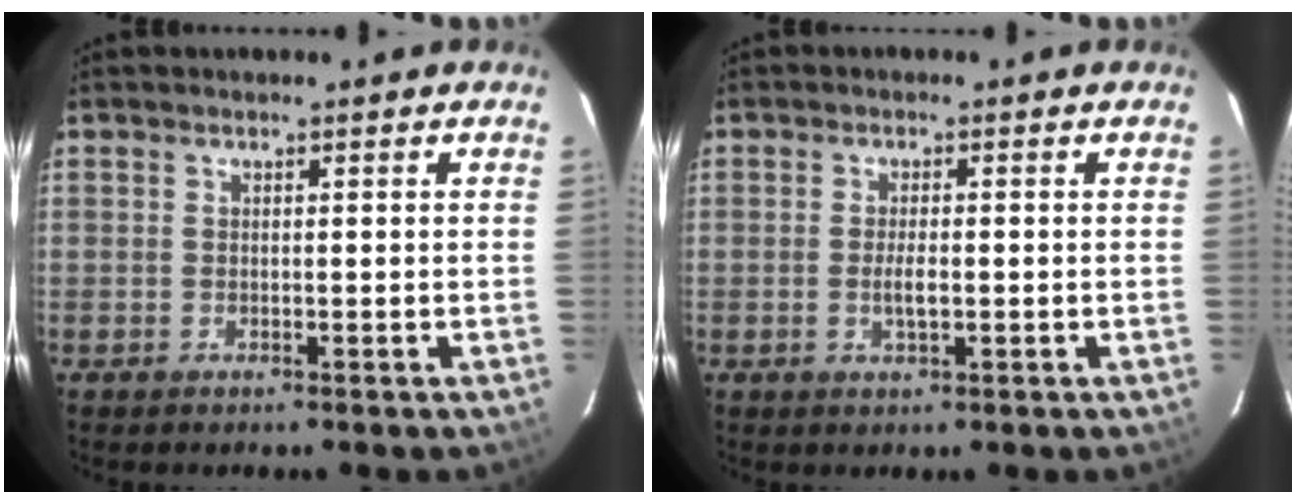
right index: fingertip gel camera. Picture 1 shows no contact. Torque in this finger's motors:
{"motor_torque": [0.72, -0.14, 0.33, 0.07]}